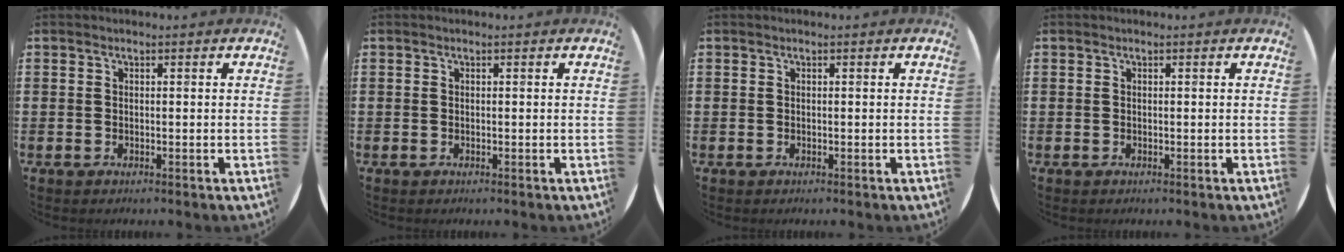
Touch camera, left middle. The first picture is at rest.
{"total": 0.0}
{"total": 0.0}
{"total": 0.0}